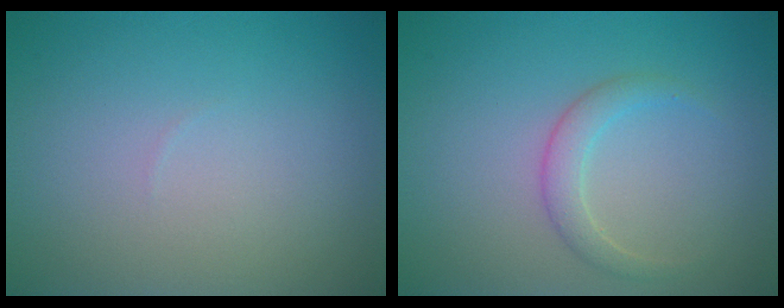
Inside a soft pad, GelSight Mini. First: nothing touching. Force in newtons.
{"total": 1.8, "press": 1.8, "slide": 0.2}